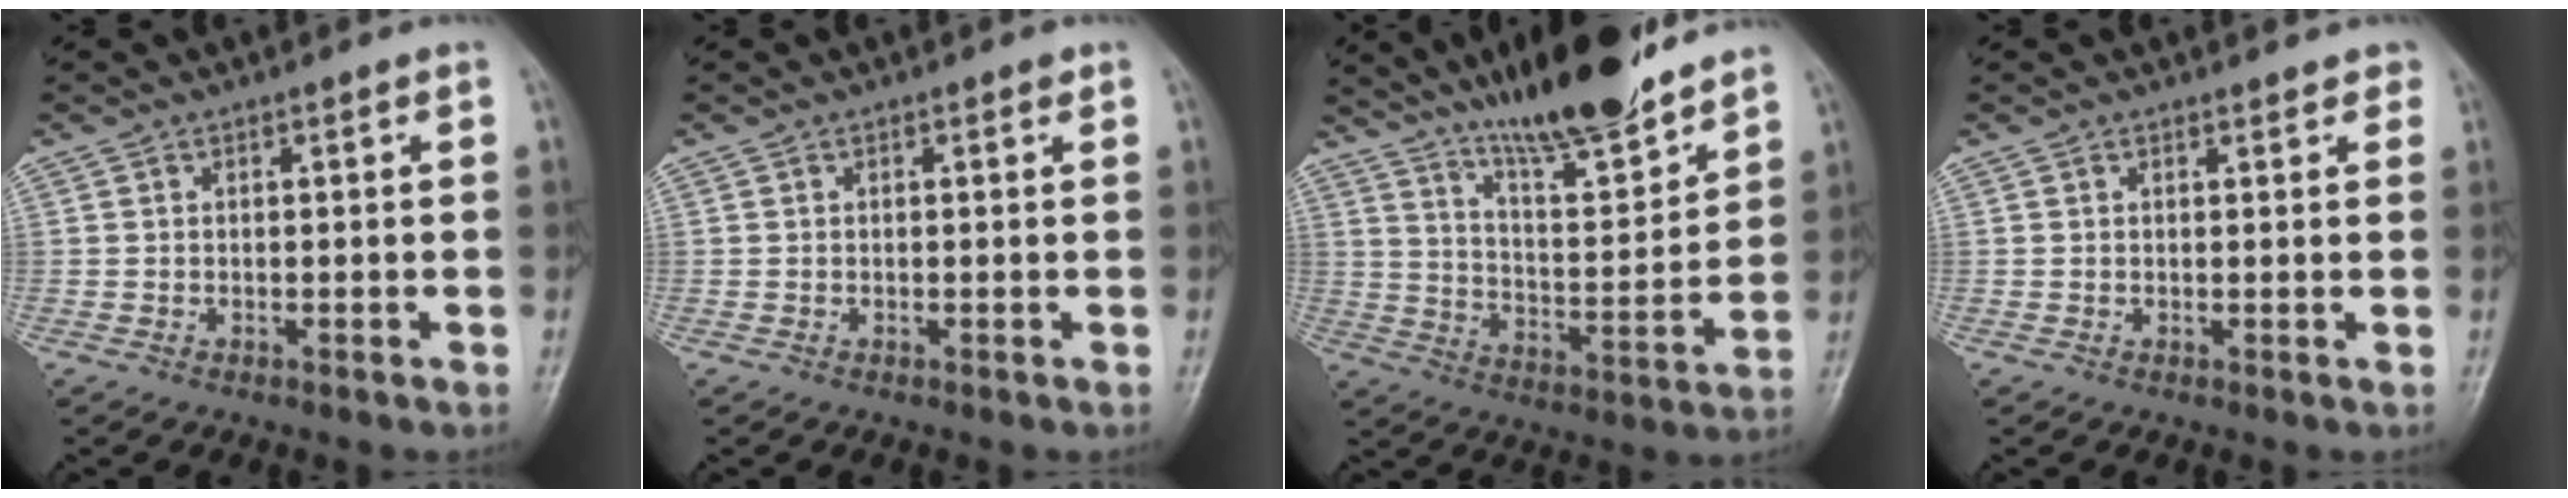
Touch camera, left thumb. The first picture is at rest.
{"total": 0.6, "force": [0.4, 0.2, 0.4], "torque": [-0.006, -0.002, 0.003]}
{"total": 17.2, "force": [13.8, 3.1, 9.8], "torque": [-0.133, -0.081, 0.234]}
{"total": 1.7, "force": [1.4, 0.7, 0.6], "torque": [0.005, -0.003, 0.012]}